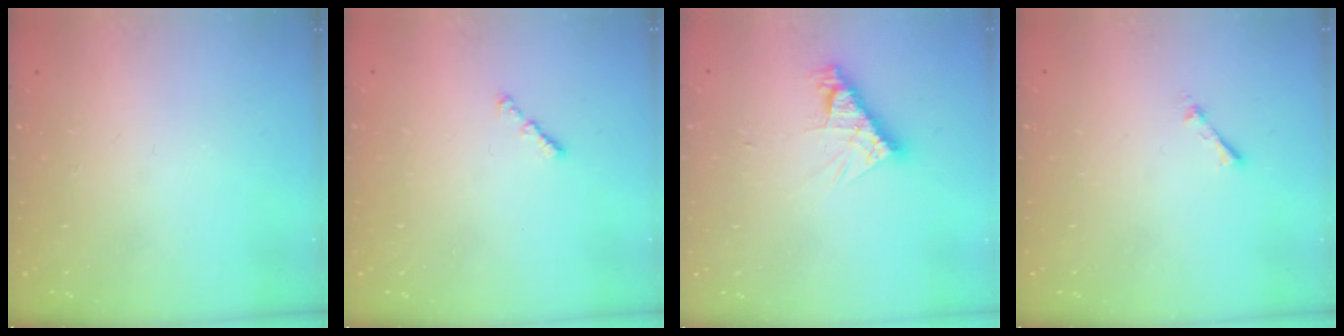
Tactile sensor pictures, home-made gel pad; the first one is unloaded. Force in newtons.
{"total": 1.0, "press": 0.9, "slide": 0.5}
{"total": 9.0, "press": 8.9, "slide": 0.8}
{"total": 1.7, "press": 1.7, "slide": 0.2}